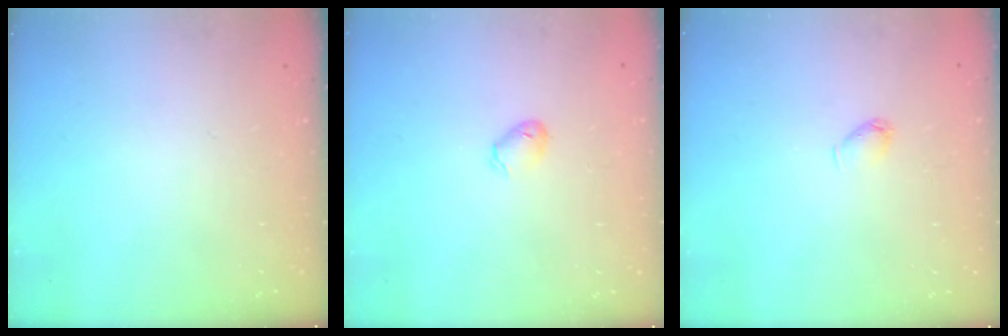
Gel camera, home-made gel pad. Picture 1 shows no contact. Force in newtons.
{"total": 4.8, "press": 4.6, "slide": 1.2}
{"total": 3.0, "press": 3.0, "slide": 0.3}